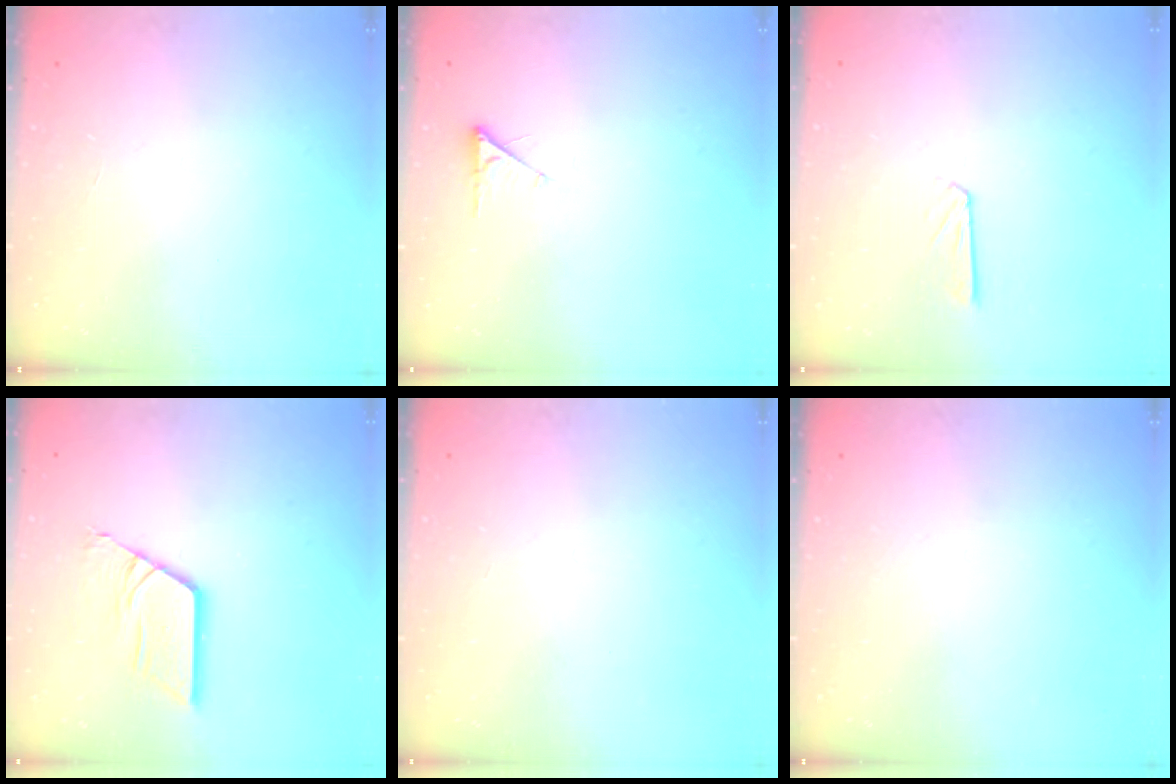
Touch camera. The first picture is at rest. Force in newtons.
{"total": 2.4, "press": 2.4, "slide": 0.4}
{"total": 4.2, "press": 4.2, "slide": 0.3}
{"total": 10.5, "press": 10.5, "slide": 1.0}
{"total": 1.5, "press": 1.4, "slide": 0.2}
{"total": 0.0}